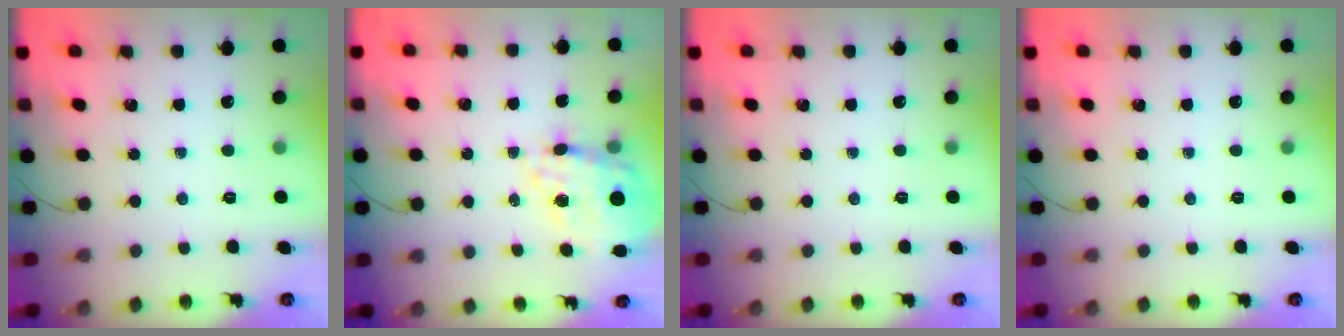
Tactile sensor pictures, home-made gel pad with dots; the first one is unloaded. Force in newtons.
{"total": 15.0, "press": 14.5, "slide": 3.8}
{"total": 0.0}
{"total": 0.0}